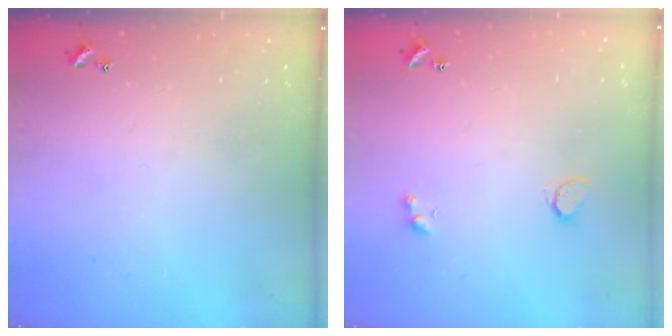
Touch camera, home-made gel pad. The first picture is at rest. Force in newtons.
{"total": 2.3, "press": 2.3, "slide": 0.5}